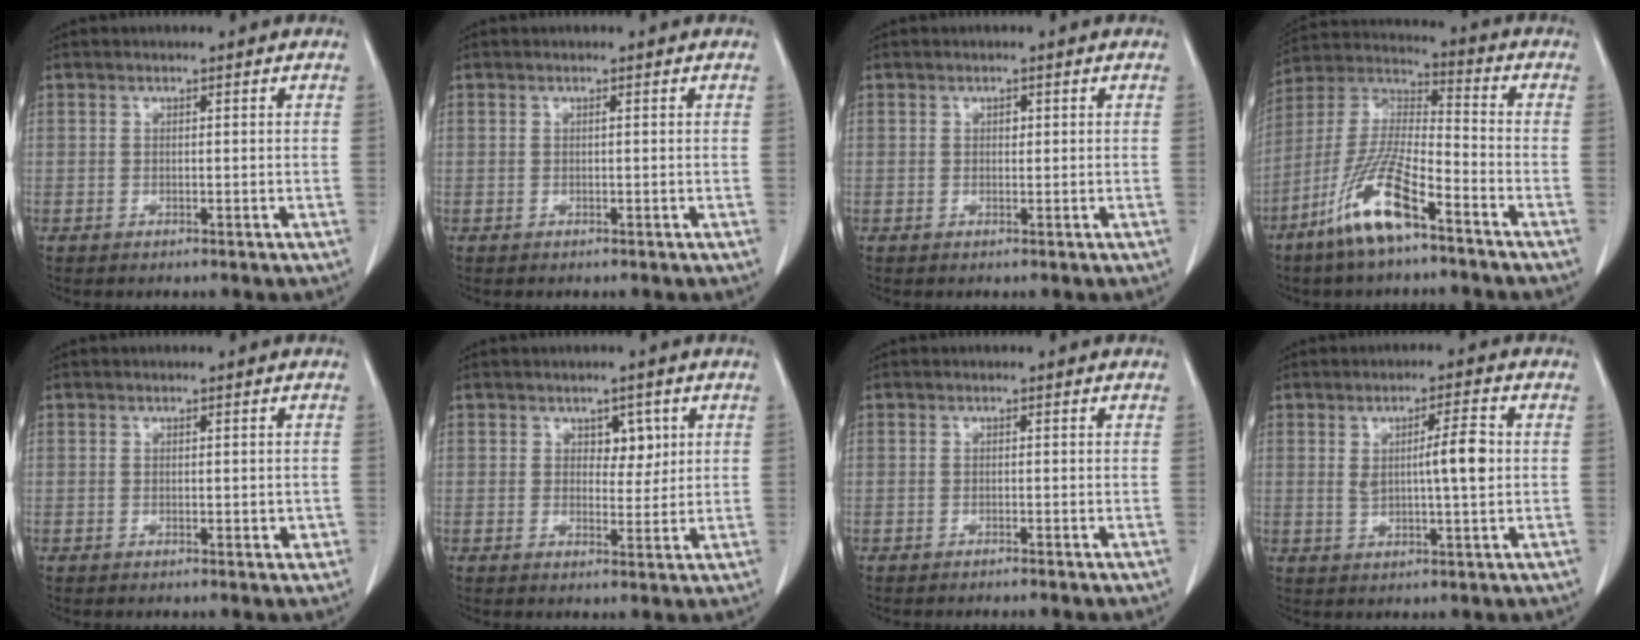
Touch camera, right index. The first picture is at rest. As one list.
[{"total": 0.0}, {"total": 0.7, "force": [0.2, 0.5, 0.4], "torque": [-0.007, 0.001, 0.004]}, {"total": 13.3, "force": [-8.0, 2.3, 10.4], "torque": [-0.222, -0.018, -0.155]}, {"total": 1.6, "force": [-0.1, 0.9, 1.3], "torque": [-0.015, 0.003, 0.002]}, {"total": 3.3, "force": [1.3, 2.1, 2.2], "torque": [-0.020, 0.001, 0.020]}, {"total": 1.3, "force": [-1.1, -0.3, 0.6], "torque": [-0.006, 0.003, -0.015]}, {"total": 6.0, "force": [0.8, 0.8, 5.9], "torque": [-0.095, 0.005, 0.014]}]